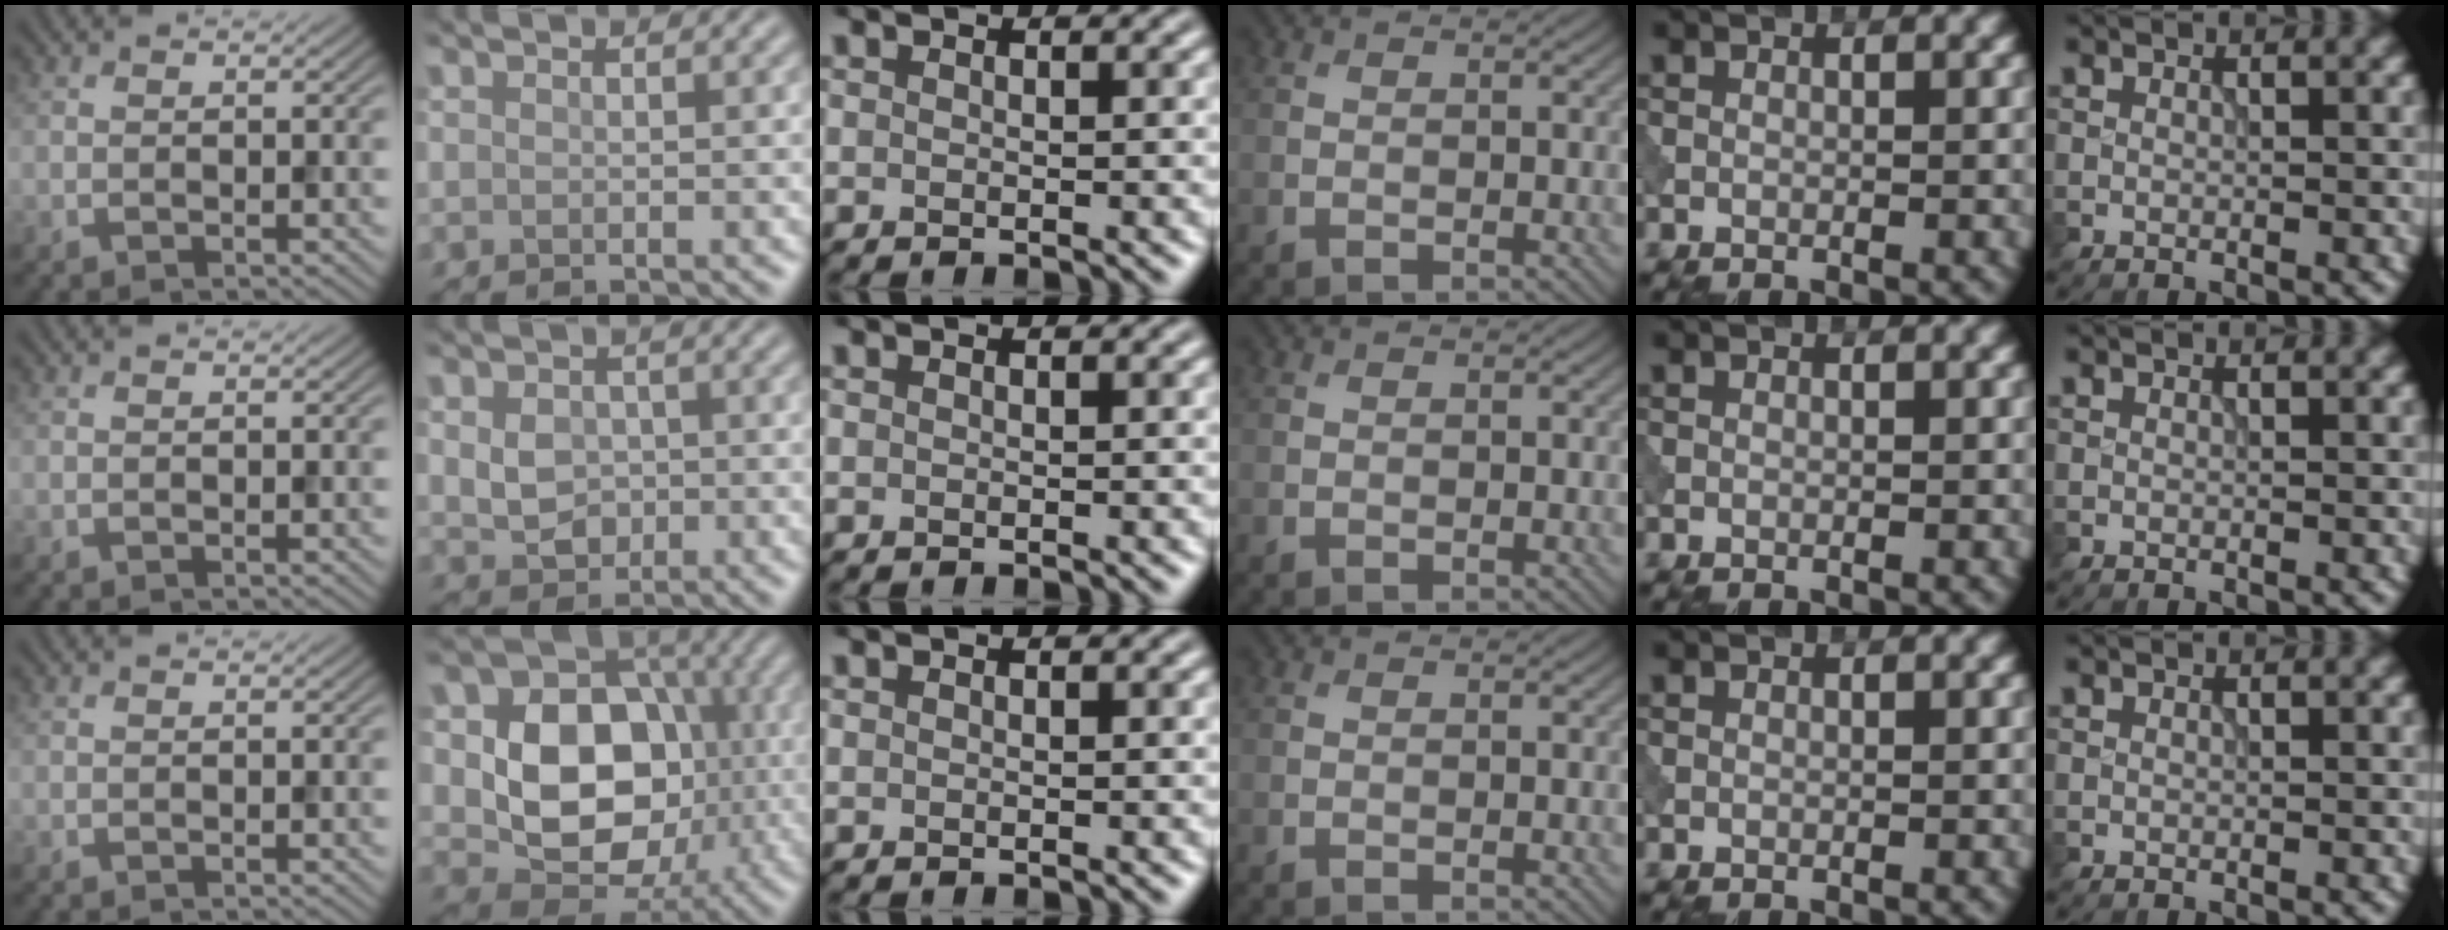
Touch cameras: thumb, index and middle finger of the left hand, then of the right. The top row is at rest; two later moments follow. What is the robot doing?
{"motion": "press", "object": "tv remote"}